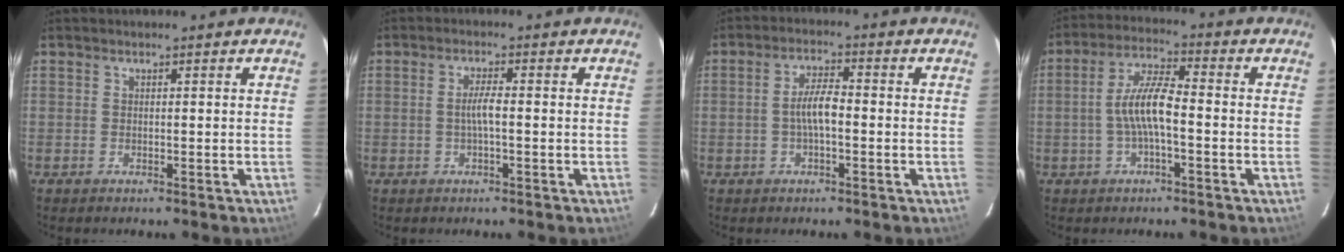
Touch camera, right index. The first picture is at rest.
{"total": 2.9, "force": [-0.5, 0.3, 2.8], "torque": [-0.055, 0.003, -0.008]}
{"total": 5.2, "force": [-1.0, 1.5, 4.9], "torque": [-0.097, 0.009, -0.018]}
{"total": 7.8, "force": [-1.6, 1.8, 7.5], "torque": [-0.154, 0.011, -0.030]}